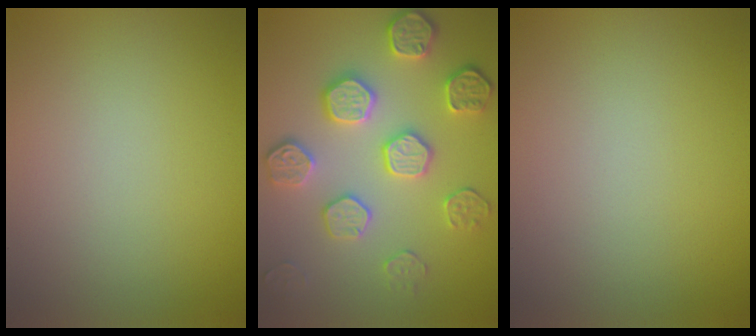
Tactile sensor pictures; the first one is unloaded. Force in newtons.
{"total": 4.7, "press": 4.3, "slide": 1.8}
{"total": 0.0}